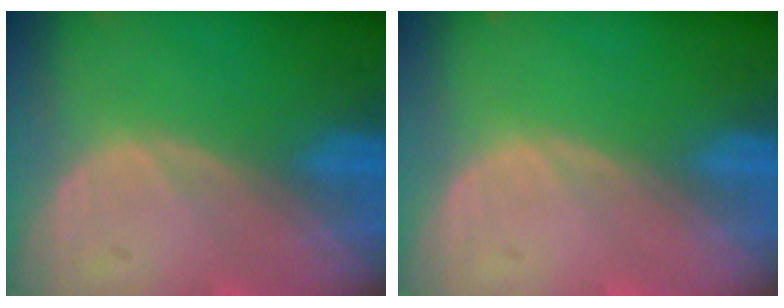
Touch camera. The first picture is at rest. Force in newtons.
{"total": 0.0}